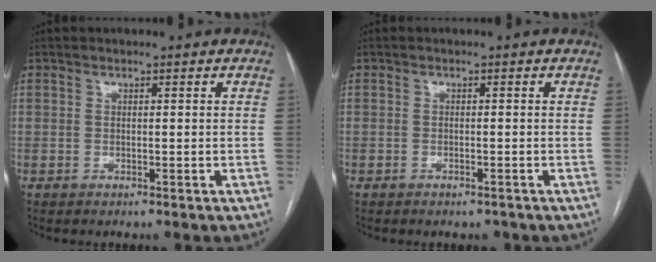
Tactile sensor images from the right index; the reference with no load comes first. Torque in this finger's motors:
{"motor_torque": [0.55, -0.41, 0.06, 0.01]}